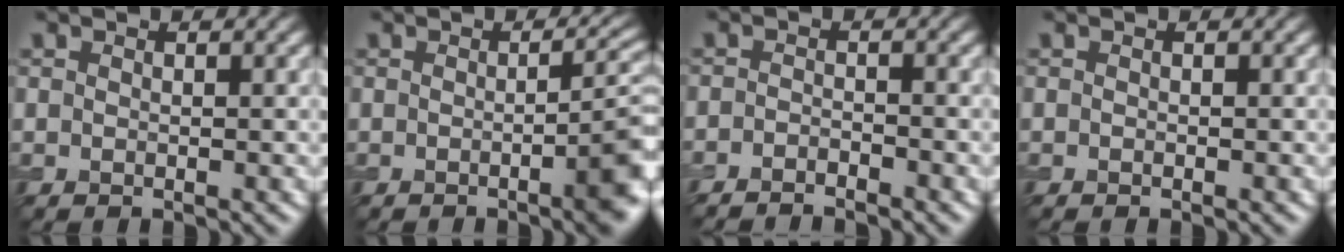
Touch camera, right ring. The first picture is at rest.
{"total": 5.1, "force": [-1.2, 1.3, 4.7], "torque": [-0.055, -0.002, -0.018]}
{"total": 1.7, "force": [-1.6, 0.1, 0.5], "torque": [-0.008, -0.003, -0.032]}
{"total": 0.0}